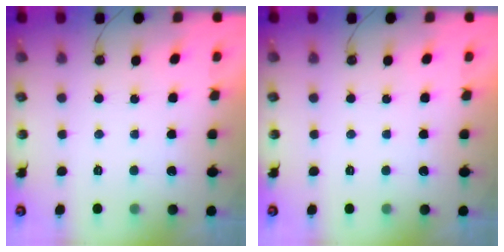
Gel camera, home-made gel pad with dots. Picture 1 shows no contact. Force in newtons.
{"total": 0.0}